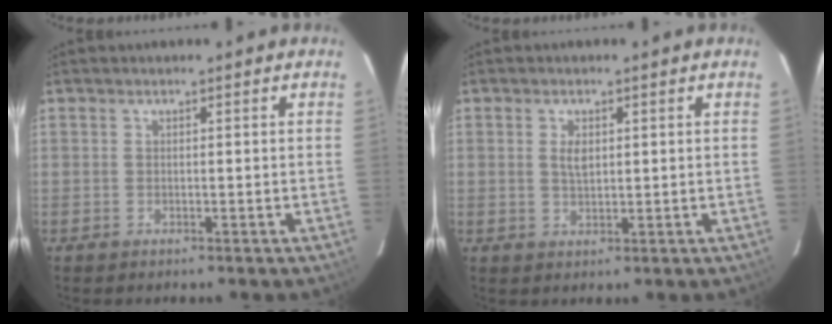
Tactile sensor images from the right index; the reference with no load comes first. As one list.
[{"total": 2.8, "force": [0.8, 1.5, 2.2], "torque": [-0.040, 0.002, 0.015]}]